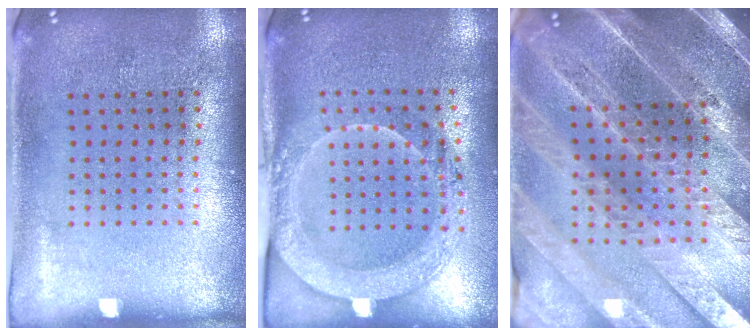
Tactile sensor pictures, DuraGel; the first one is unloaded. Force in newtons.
{"total": 2.1, "press": 2.1, "slide": 0.4}
{"total": 5.0, "press": 4.3, "slide": 2.5}